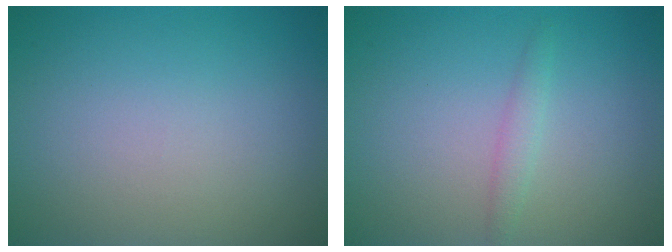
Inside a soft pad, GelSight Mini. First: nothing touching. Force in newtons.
{"total": 1.2, "press": 1.2, "slide": 0.1}